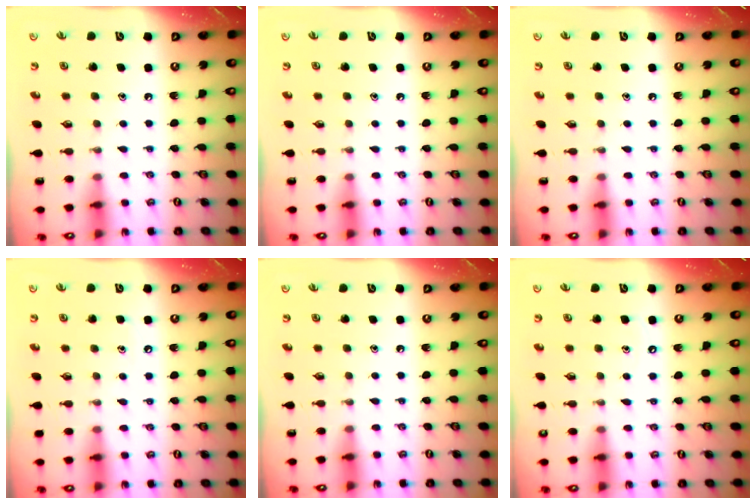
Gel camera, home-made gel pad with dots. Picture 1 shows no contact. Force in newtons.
{"total": 0.0}
{"total": 0.0}
{"total": 3.2, "press": 3.2, "slide": 0.4}
{"total": 0.0}
{"total": 3.4, "press": 3.4, "slide": 0.4}